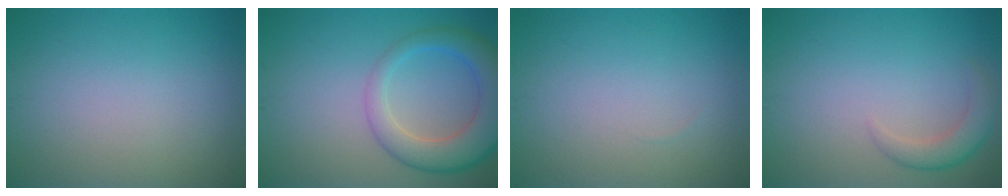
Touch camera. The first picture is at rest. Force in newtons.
{"total": 6.4, "press": 6.4, "slide": 0.3}
{"total": 0.0}
{"total": 2.6, "press": 2.6, "slide": 0.3}